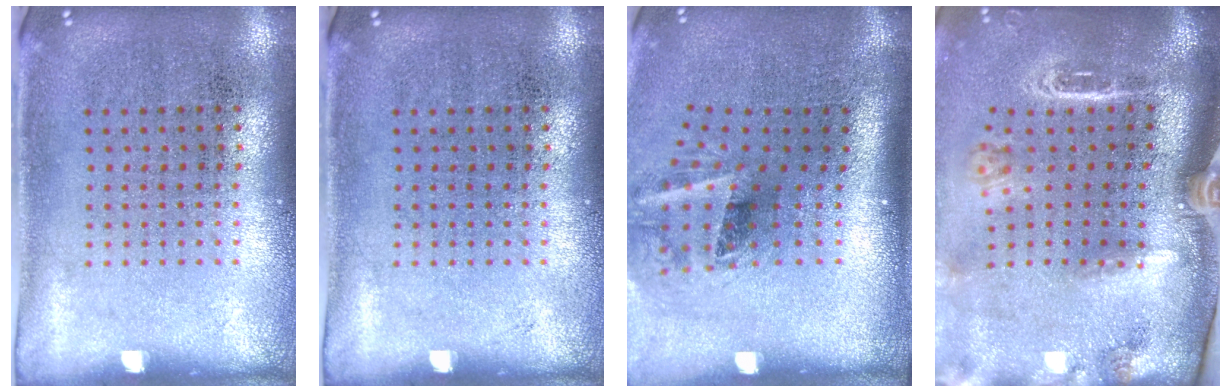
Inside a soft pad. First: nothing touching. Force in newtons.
{"total": 0.0}
{"total": 2.0, "press": 1.2, "slide": 1.6}
{"total": 3.1, "press": 2.1, "slide": 2.3}